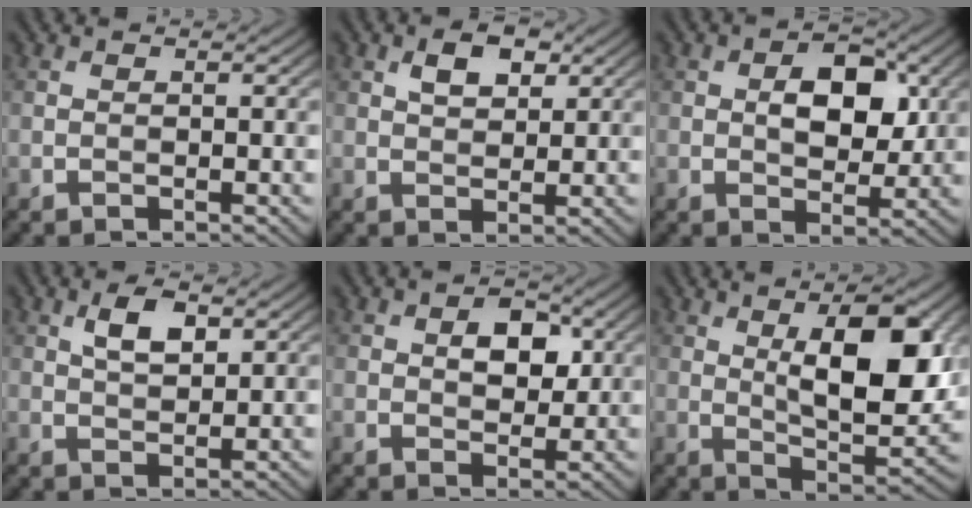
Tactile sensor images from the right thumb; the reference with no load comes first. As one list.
[{"total": 3.9, "force": [1.7, 2.2, 2.7], "torque": [-0.051, 0.002, 0.030]}, {"total": 6.7, "force": [1.2, 4.1, 5.2], "torque": [-0.077, 0.001, 0.015]}, {"total": 4.1, "force": [1.8, 1.9, 3.1], "torque": [-0.065, 0.004, 0.034]}, {"total": 4.6, "force": [1.1, 3.0, 3.4], "torque": [-0.053, 0.001, 0.012]}, {"total": 13.2, "force": [3.6, 5.3, 11.5], "torque": [-0.176, -0.008, 0.054]}]